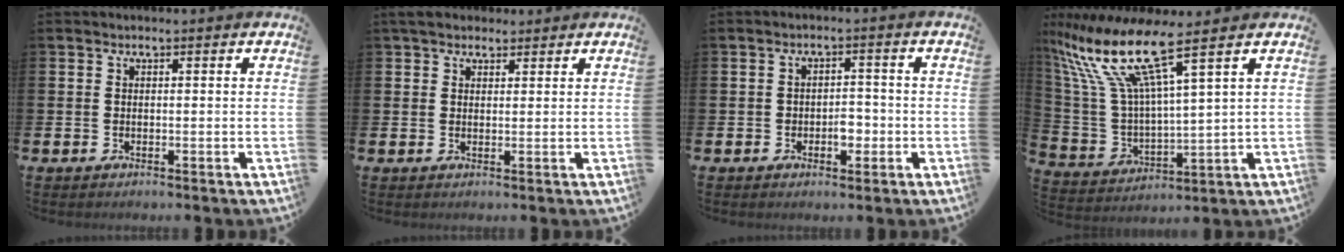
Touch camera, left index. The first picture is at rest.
{"total": 3.2, "force": [2.7, 1.7, 0.7], "torque": [-0.009, -0.004, 0.047]}
{"total": 2.6, "force": [-1.1, 1.6, 1.8], "torque": [-0.020, -0.002, -0.026]}
{"total": 12.0, "force": [8.4, 1.9, 8.3], "torque": [-0.209, -0.056, 0.134]}